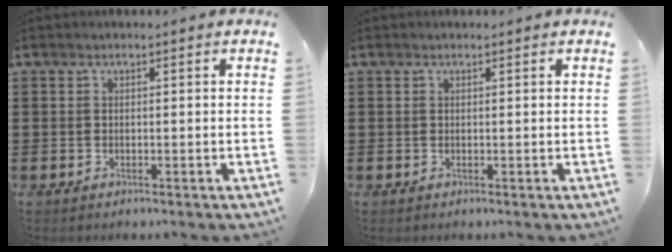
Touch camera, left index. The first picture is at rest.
{"total": 0.0}